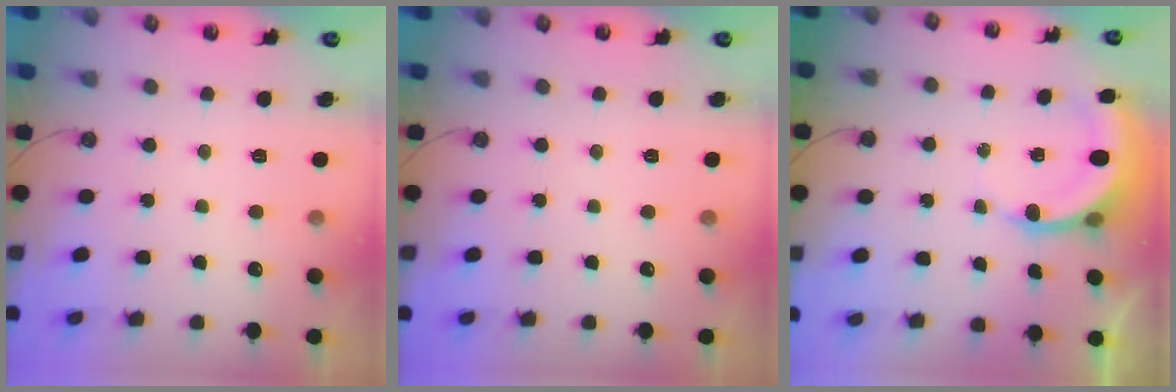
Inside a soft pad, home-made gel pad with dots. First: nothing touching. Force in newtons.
{"total": 0.0}
{"total": 6.1, "press": 6.1, "slide": 0.8}